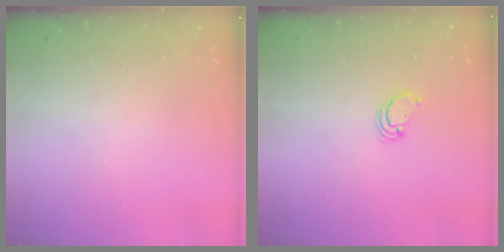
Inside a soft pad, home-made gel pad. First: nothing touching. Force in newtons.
{"total": 2.6, "press": 2.6, "slide": 0.2}